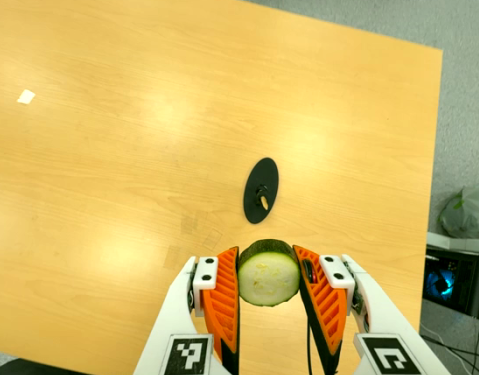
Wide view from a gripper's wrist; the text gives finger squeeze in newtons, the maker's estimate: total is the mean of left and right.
{"total": 11.9, "left": 11.2, "right": 12.7}